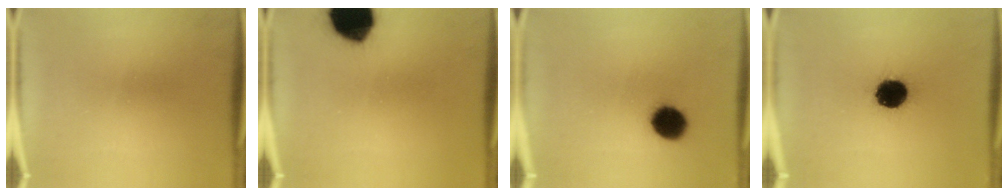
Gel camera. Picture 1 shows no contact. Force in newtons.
{"total": 17.9}
{"total": 8.9}
{"total": 13.5}